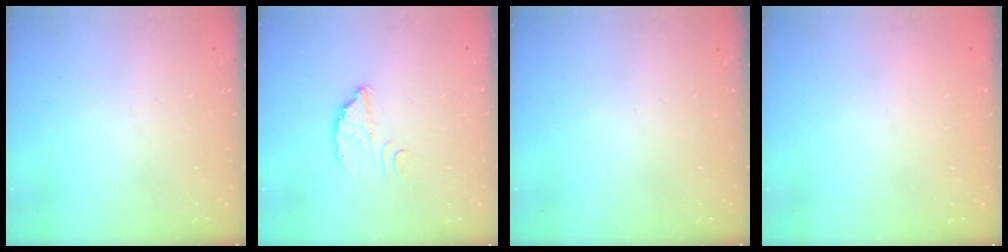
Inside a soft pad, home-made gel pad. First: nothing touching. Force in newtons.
{"total": 3.5, "press": 3.5, "slide": 0.3}
{"total": 0.0}
{"total": 2.3, "press": 2.3, "slide": 0.1}